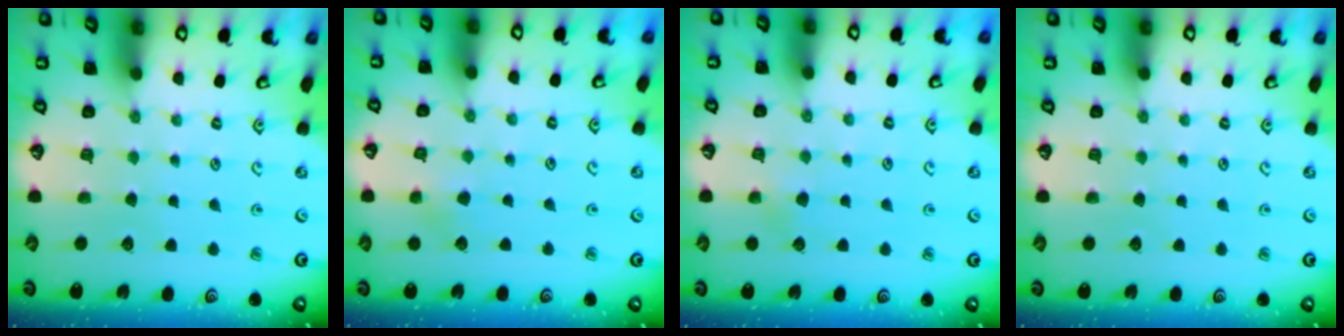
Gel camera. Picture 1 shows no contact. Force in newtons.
{"total": 4.4, "press": 4.4, "slide": 0.5}
{"total": 3.8, "press": 3.8, "slide": 0.3}
{"total": 0.0}